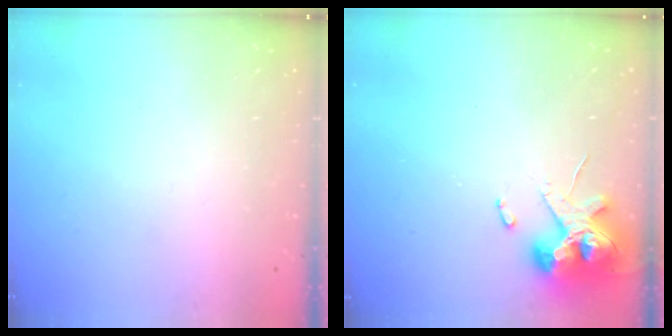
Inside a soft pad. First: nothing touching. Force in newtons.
{"total": 12.7, "press": 12.5, "slide": 2.0}